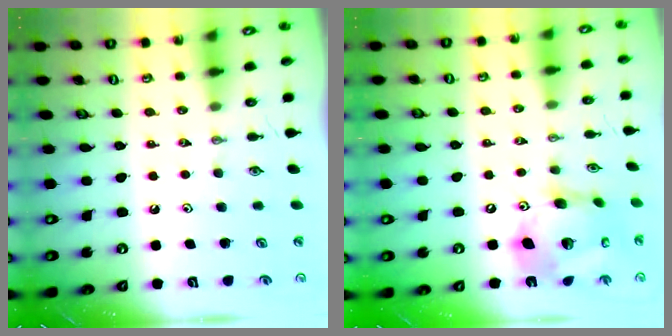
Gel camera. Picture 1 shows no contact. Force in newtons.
{"total": 17.1, "press": 17.0, "slide": 1.8}